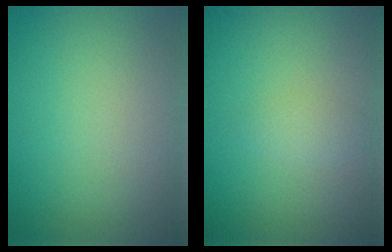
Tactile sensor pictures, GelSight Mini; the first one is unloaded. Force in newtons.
{"total": 1.1, "press": 1.1, "slide": 0.0}